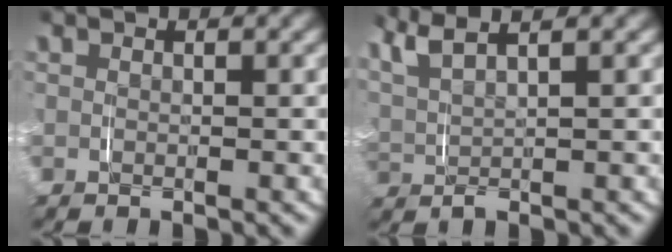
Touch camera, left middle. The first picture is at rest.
{"total": 5.6, "force": [3.4, 2.9, 3.5], "torque": [-0.087, 0.006, 0.056]}